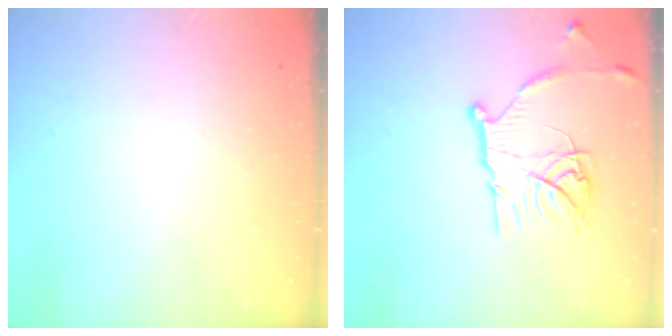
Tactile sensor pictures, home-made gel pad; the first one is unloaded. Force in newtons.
{"total": 16.4, "press": 16.4, "slide": 1.3}